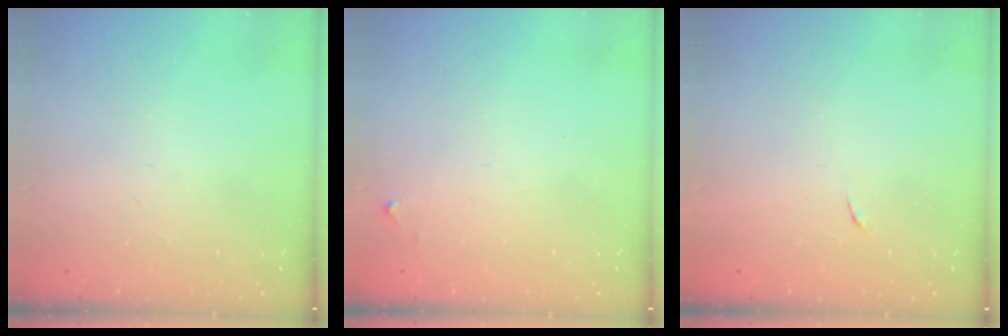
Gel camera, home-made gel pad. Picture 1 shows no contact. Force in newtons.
{"total": 3.9, "press": 3.9, "slide": 0.6}
{"total": 4.0, "press": 3.9, "slide": 0.8}